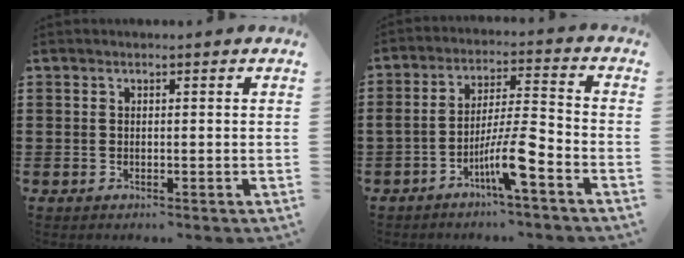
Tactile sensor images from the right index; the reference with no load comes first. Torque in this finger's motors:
{"motor_torque": [2.14, 0.00, 0.59, 0.16]}